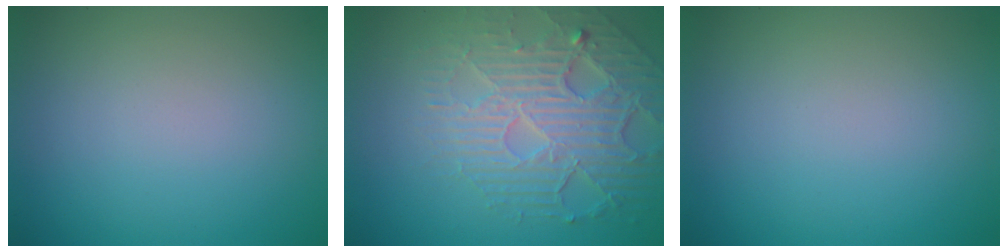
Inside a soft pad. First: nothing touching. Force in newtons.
{"total": 6.4, "press": 4.8, "slide": 4.3}
{"total": 0.0}